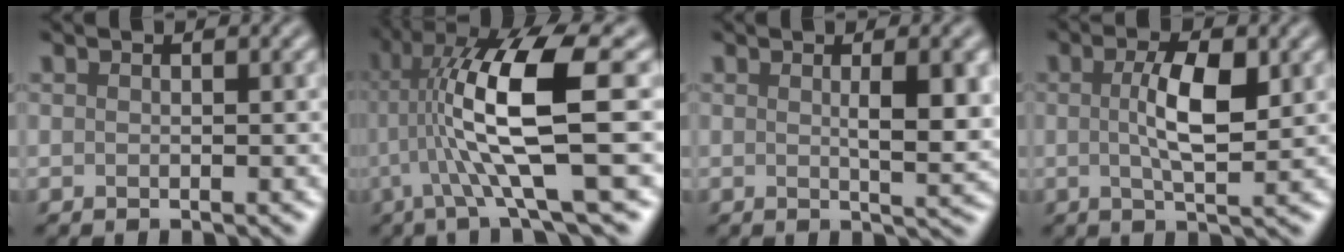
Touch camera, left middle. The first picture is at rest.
{"total": 10.4, "force": [-0.1, 1.9, 10.3], "torque": [-0.184, 0.014, 0.000]}
{"total": 4.5, "force": [0.7, 1.1, 4.3], "torque": [-0.058, -0.001, 0.013]}
{"total": 4.6, "force": [0.6, 1.3, 4.3], "torque": [-0.086, 0.001, 0.010]}